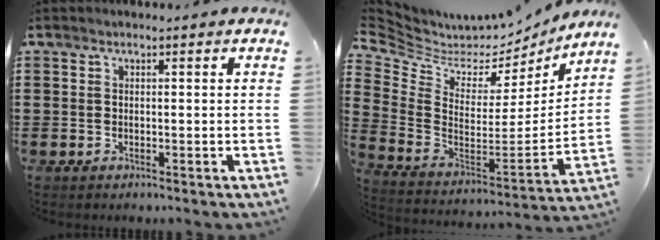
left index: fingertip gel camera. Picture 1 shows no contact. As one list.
[{"total": 4.5, "force": [3.8, 2.2, 0.9], "torque": [-0.052, -0.046, 0.064]}]